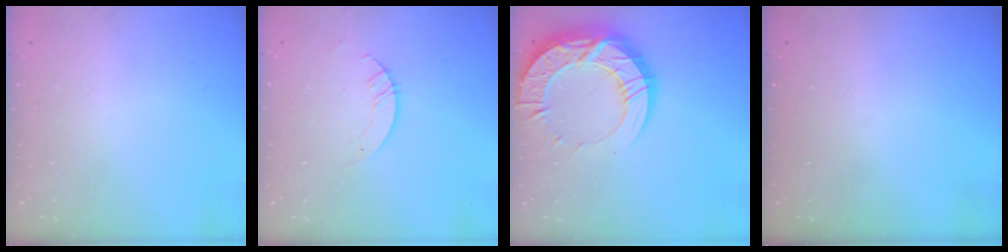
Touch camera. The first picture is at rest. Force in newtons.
{"total": 2.8, "press": 2.8, "slide": 0.2}
{"total": 20.3, "press": 20.2, "slide": 1.7}
{"total": 0.0}